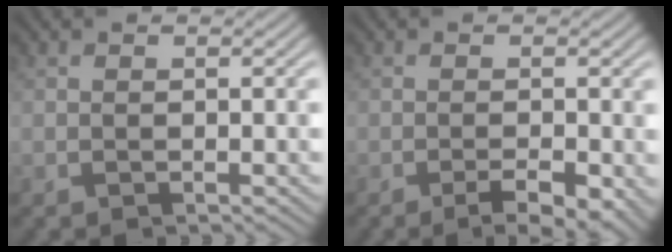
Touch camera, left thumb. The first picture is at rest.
{"total": 4.2, "force": [-2.3, 0.9, 3.4], "torque": [-0.050, 0.002, -0.030]}